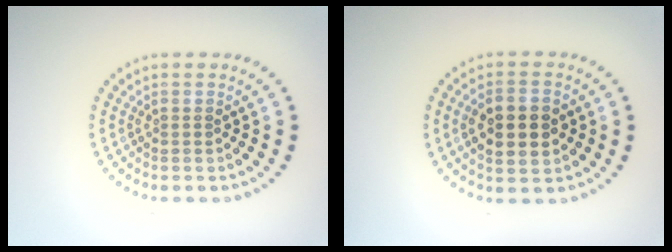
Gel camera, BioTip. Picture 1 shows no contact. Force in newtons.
{"total": 4.9, "press": 4.9, "slide": 0.3}